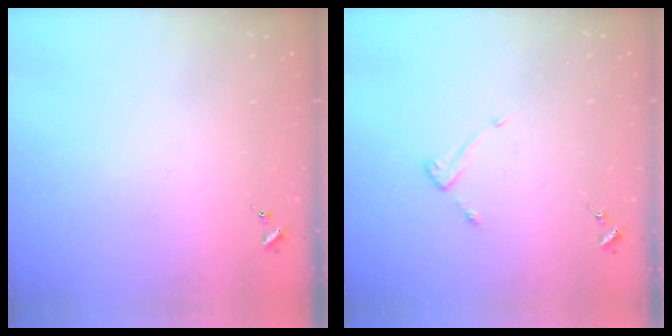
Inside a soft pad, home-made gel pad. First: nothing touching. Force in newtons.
{"total": 3.6, "press": 3.6, "slide": 0.4}